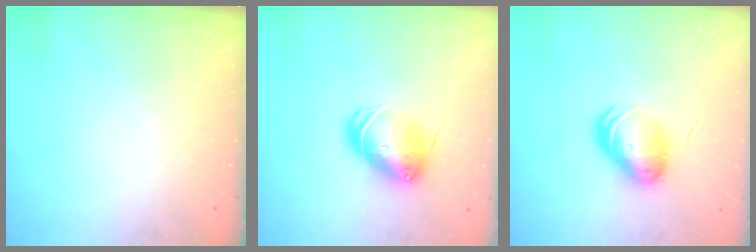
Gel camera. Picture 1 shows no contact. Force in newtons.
{"total": 8.3, "press": 8.2, "slide": 1.3}
{"total": 10.7, "press": 10.4, "slide": 2.3}